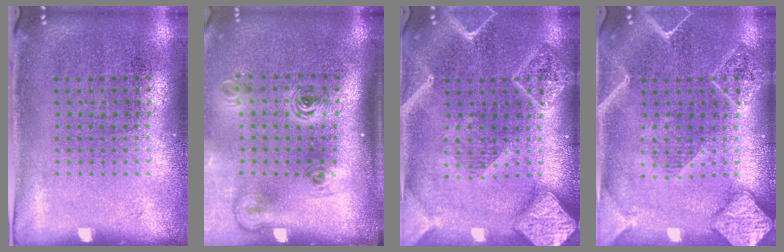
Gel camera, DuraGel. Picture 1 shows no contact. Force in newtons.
{"total": 2.3, "press": 1.4, "slide": 1.8}
{"total": 4.3, "press": 4.3, "slide": 0.5}
{"total": 2.1, "press": 2.1, "slide": 0.2}